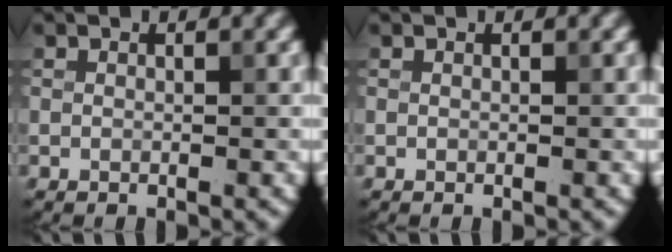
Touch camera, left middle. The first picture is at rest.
{"total": 0.0}